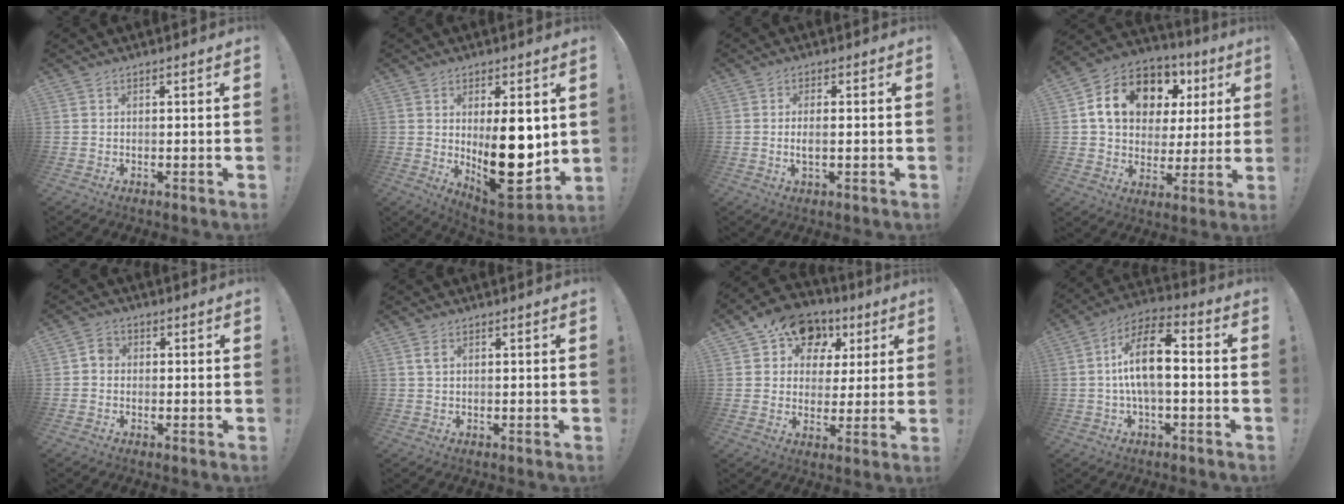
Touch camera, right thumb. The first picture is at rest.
{"total": 16.5, "force": [0.8, 7.1, 14.8], "torque": [-0.202, -0.032, 0.027]}
{"total": 3.2, "force": [-0.2, 0.8, 3.1], "torque": [-0.054, -0.005, -0.006]}
{"total": 16.7, "force": [6.7, 12.0, 9.5], "torque": [-0.158, -0.022, 0.136]}
{"total": 2.9, "force": [-0.6, 2.4, 1.6], "torque": [-0.028, 0.014, -0.012]}
{"total": 1.5, "force": [0.8, 0.5, 1.2], "torque": [-0.016, 0.000, 0.012]}
{"total": 13.2, "force": [6.4, 10.1, 5.4], "torque": [-0.078, -0.025, 0.120]}
{"total": 13.4, "force": [0.1, 5.4, 12.3], "torque": [-0.220, 0.008, -0.003]}